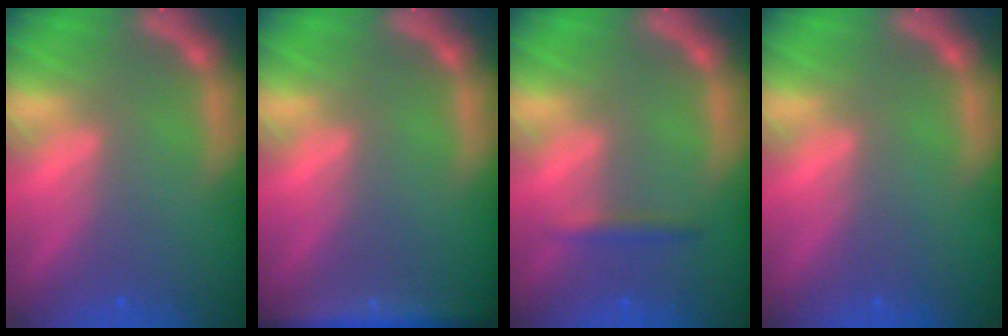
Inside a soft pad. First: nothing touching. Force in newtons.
{"total": 4.5}
{"total": 1.4}
{"total": 0.0}